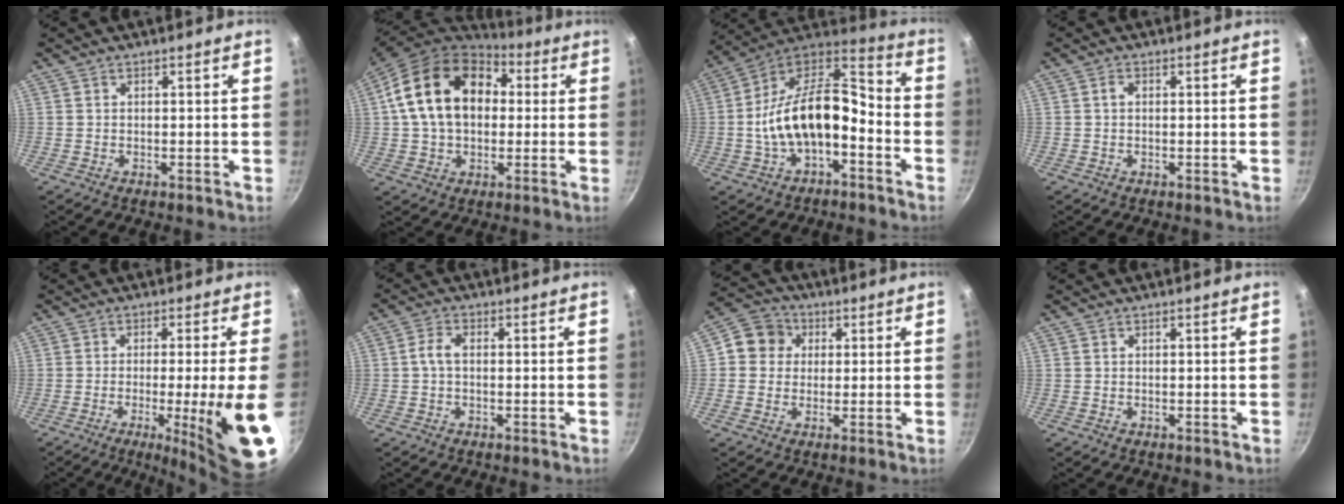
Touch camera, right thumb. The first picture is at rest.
{"total": 19.2, "force": [3.6, 13.8, 12.9], "torque": [-0.203, 0.028, 0.052]}
{"total": 18.7, "force": [-4.4, 10.0, 15.2], "torque": [-0.245, 0.062, -0.085]}
{"total": 1.2, "force": [0.1, 0.8, 0.8], "torque": [-0.015, 0.005, 0.001]}
{"total": 15.2, "force": [-3.7, 0.9, 14.8], "torque": [-0.204, -0.006, -0.044]}
{"total": 3.1, "force": [0.0, 1.9, 2.5], "torque": [-0.051, 0.014, -0.005]}
{"total": 7.3, "force": [1.3, 6.7, 2.7], "torque": [-0.009, 0.014, 0.004]}
{"total": 0.0}